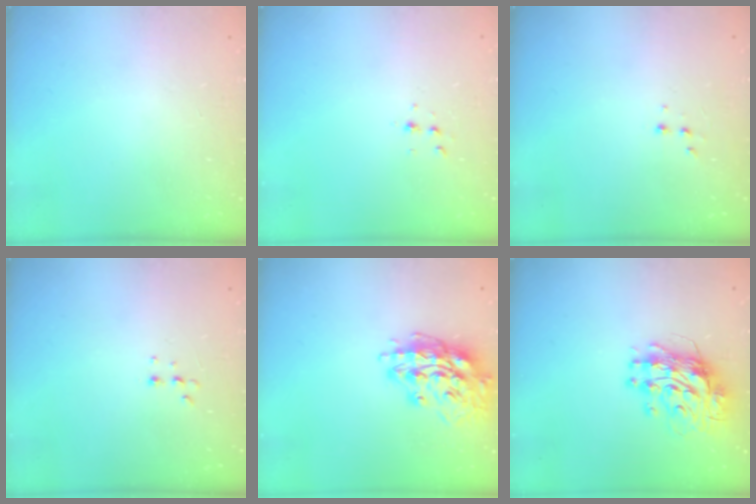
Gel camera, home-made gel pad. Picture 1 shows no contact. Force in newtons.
{"total": 3.8, "press": 3.7, "slide": 1.1}
{"total": 1.9, "press": 1.9, "slide": 0.2}
{"total": 4.4, "press": 4.3, "slide": 1.0}
{"total": 15.6, "press": 15.6, "slide": 1.3}
{"total": 11.6, "press": 11.6, "slide": 1.2}